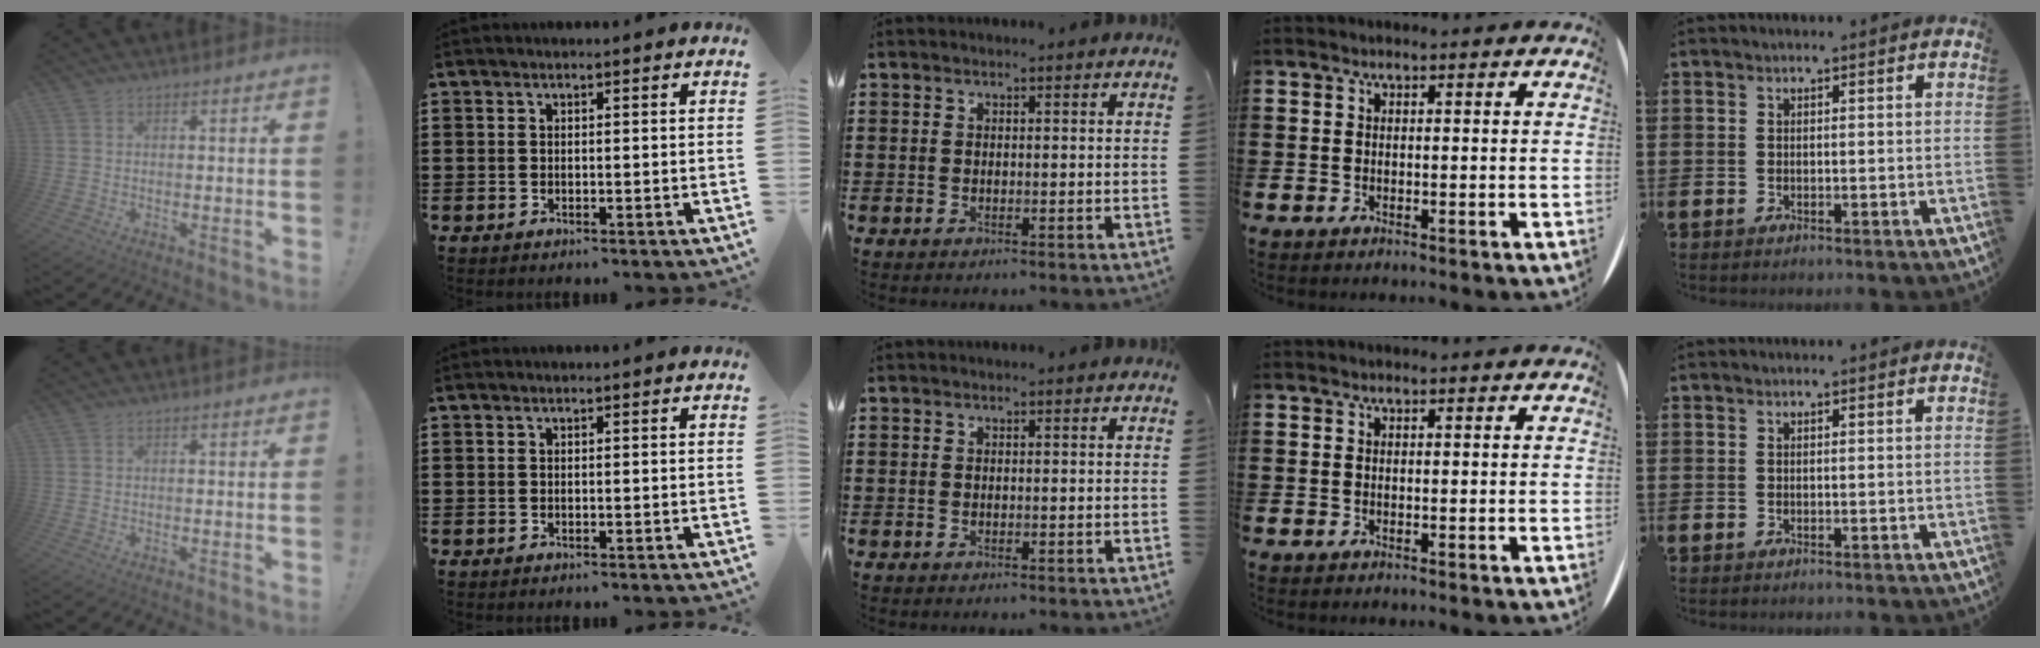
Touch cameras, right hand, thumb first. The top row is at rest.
{}